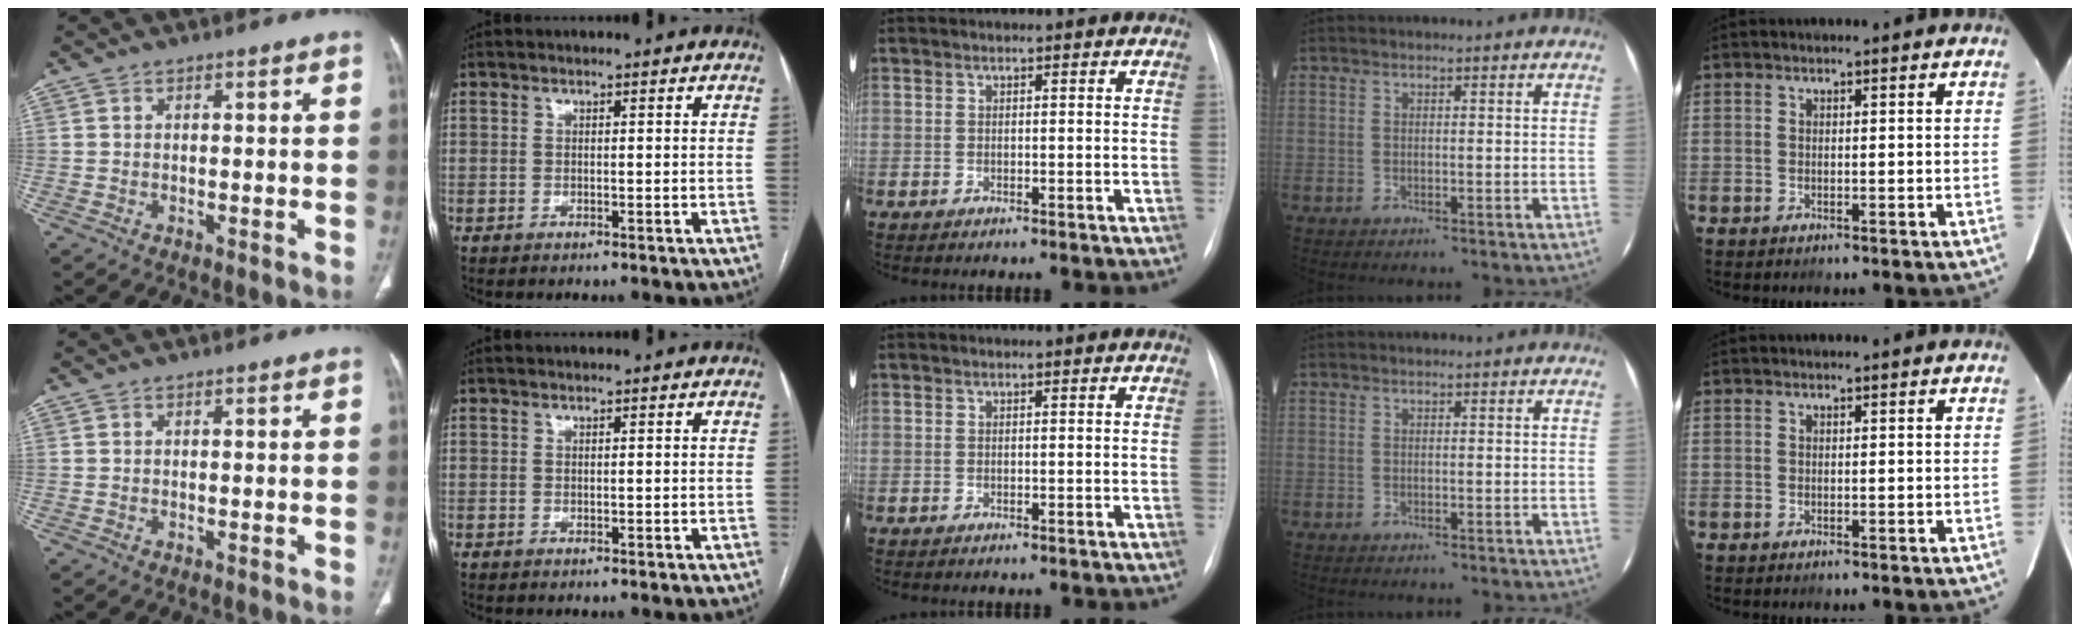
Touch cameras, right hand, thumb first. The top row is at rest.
{}